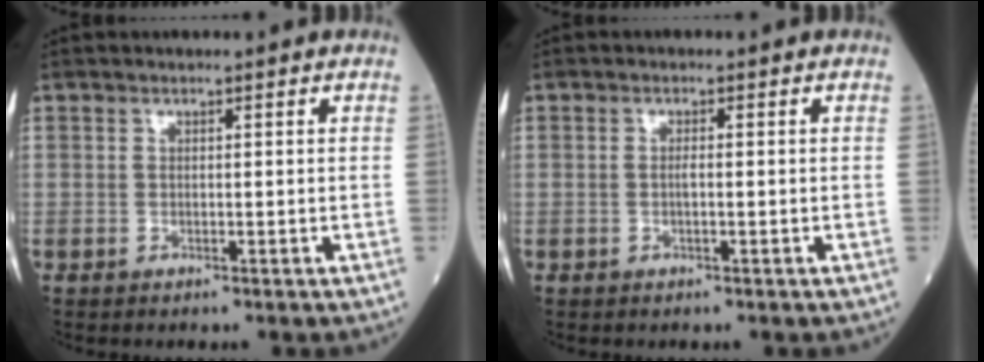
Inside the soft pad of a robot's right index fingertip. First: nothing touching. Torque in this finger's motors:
{"motor_torque": [0.09, 0.05, -0.08, 0.00]}